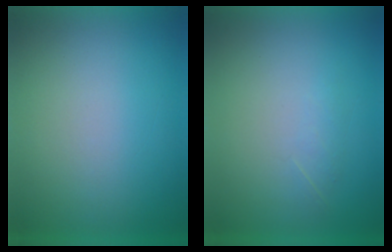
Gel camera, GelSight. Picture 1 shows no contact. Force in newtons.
{"total": 1.3}